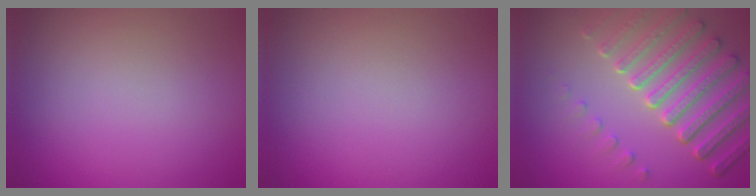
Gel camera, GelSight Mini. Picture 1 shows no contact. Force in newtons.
{"total": 0.0}
{"total": 7.1, "press": 5.4, "slide": 4.6}